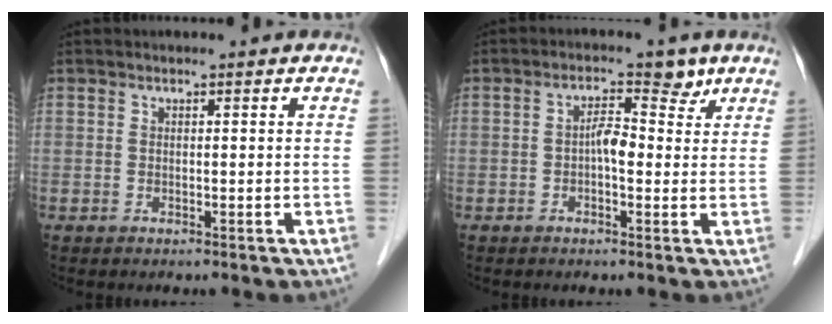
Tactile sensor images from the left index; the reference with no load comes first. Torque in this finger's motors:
{"motor_torque": [0.12, 0.10, 0.06, 0.03]}